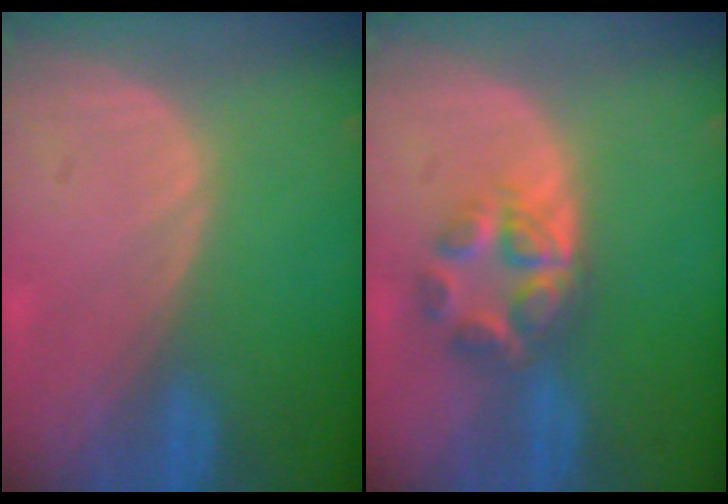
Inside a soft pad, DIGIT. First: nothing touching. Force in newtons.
{"total": 5.8, "press": 5.4, "slide": 2.2}